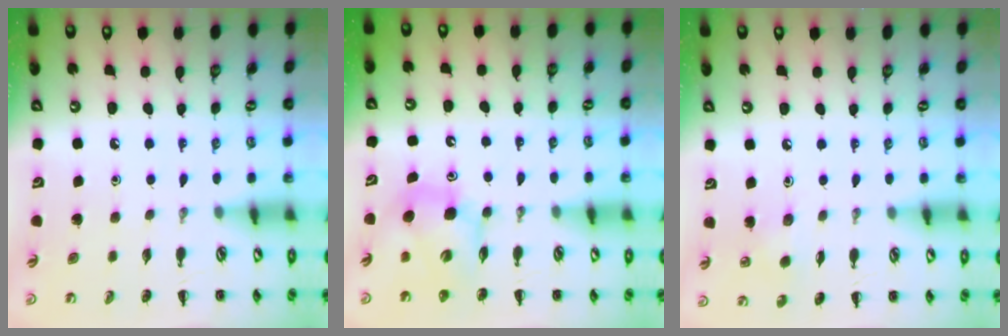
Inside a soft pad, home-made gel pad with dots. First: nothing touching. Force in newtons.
{"total": 8.5, "press": 8.4, "slide": 1.8}
{"total": 2.4, "press": 2.2, "slide": 0.9}